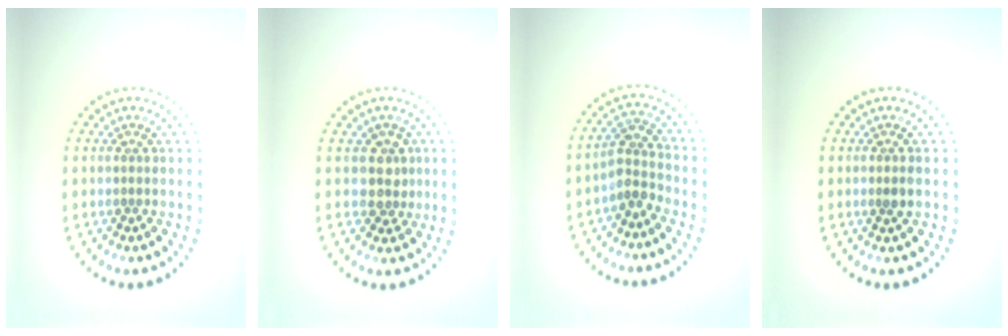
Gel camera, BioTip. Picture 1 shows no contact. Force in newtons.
{"total": 2.3, "press": 1.9, "slide": 1.3}
{"total": 2.5, "press": 2.0, "slide": 1.5}
{"total": 1.3, "press": 1.2, "slide": 0.4}